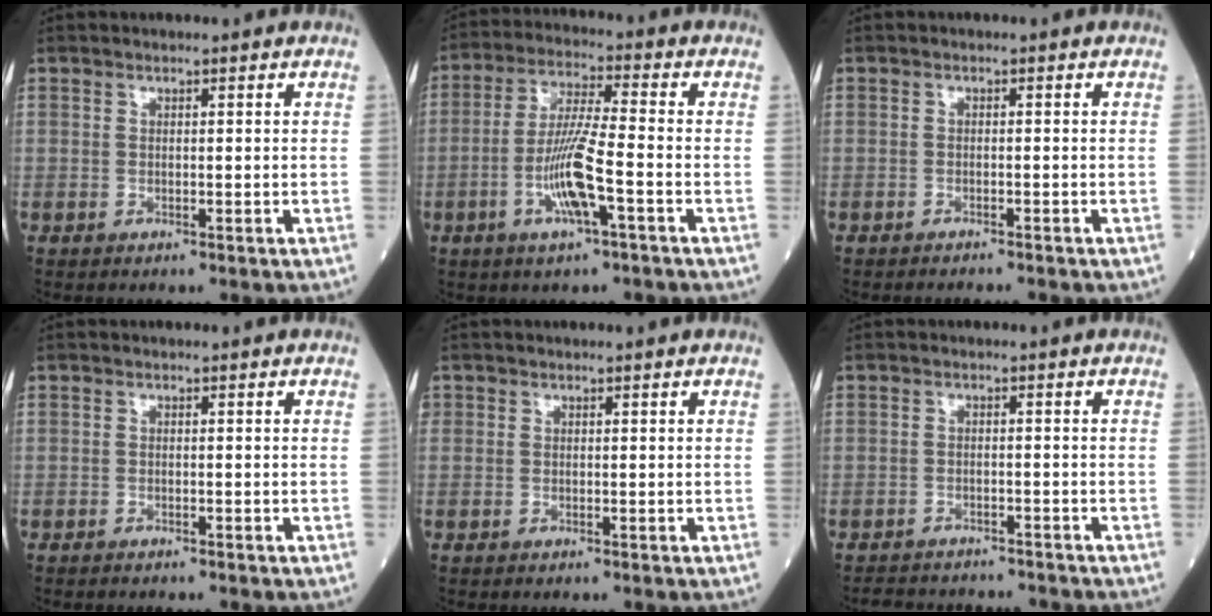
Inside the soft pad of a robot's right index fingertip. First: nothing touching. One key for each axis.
{"total": 10.1, "fx": -3.5, "fy": 1.3, "fz": 9.3, "tx": -0.190, "ty": -0.003, "tz": -0.066}
{"total": 3.3, "fx": -3.0, "fy": 0.9, "fz": 1.0, "tx": -0.021, "ty": -0.004, "tz": -0.039}
{"total": 2.3, "fx": -1.9, "fy": 0.9, "fz": 0.9, "tx": -0.023, "ty": -0.005, "tz": -0.023}
{"total": 1.4, "fx": -0.1, "fy": 1.3, "fz": 0.7, "tx": -0.039, "ty": 0.012, "tz": 0.000}
{"total": 9.2, "fx": -8.4, "fy": 3.2, "fz": 1.9, "tx": -0.037, "ty": 0.015, "tz": -0.117}